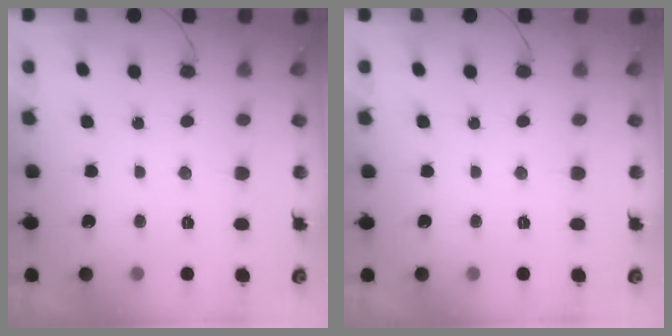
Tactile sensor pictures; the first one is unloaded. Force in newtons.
{"total": 0.0}